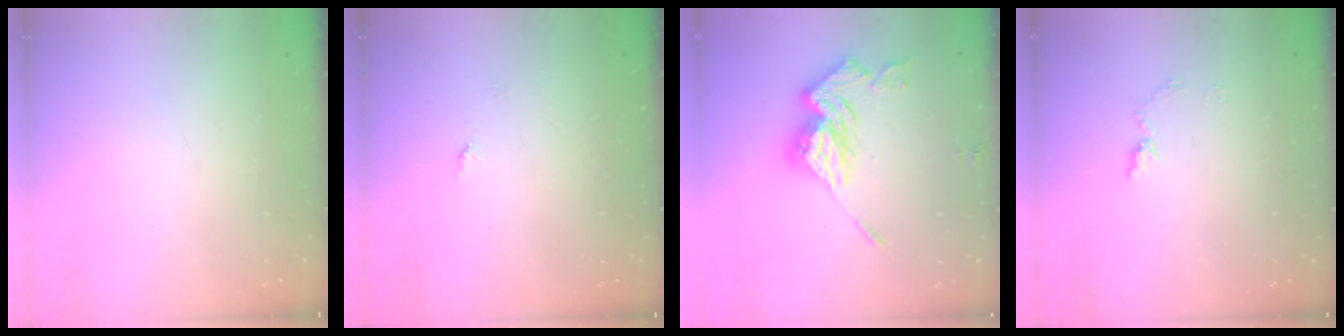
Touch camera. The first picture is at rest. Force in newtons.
{"total": 4.3, "press": 4.3, "slide": 0.5}
{"total": 16.4, "press": 16.4, "slide": 1.7}
{"total": 6.4, "press": 6.4, "slide": 0.7}